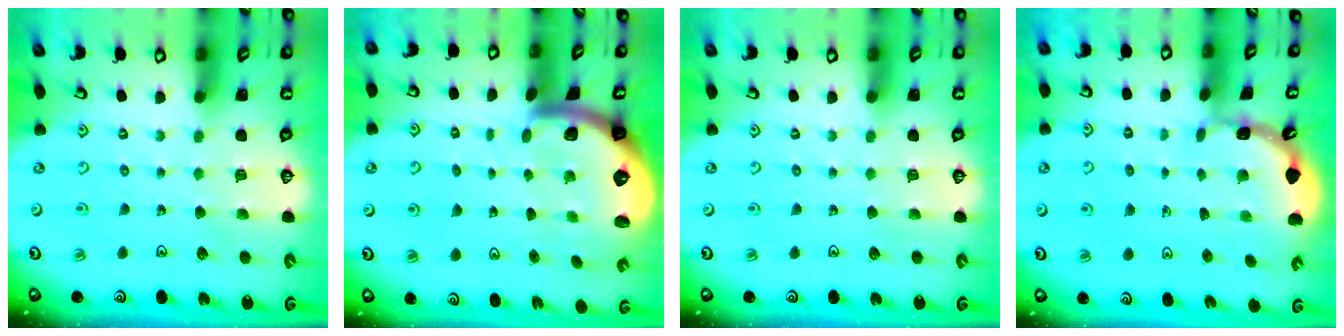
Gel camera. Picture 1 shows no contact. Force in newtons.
{"total": 2.8, "press": 2.7, "slide": 0.6}
{"total": 0.0}
{"total": 1.8, "press": 1.8, "slide": 0.1}